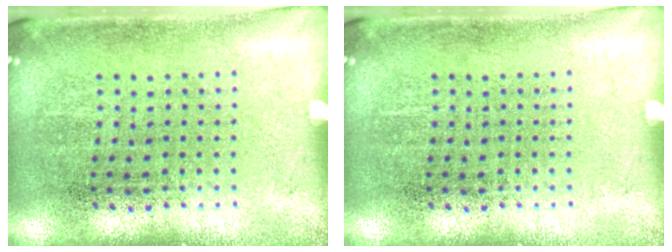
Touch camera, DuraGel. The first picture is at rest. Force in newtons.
{"total": 0.0}